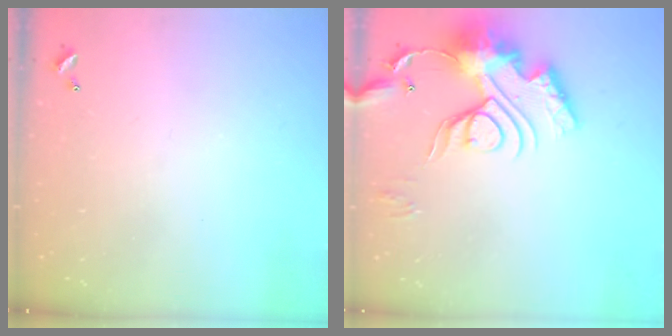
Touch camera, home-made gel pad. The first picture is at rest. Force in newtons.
{"total": 18.4, "press": 18.3, "slide": 1.8}